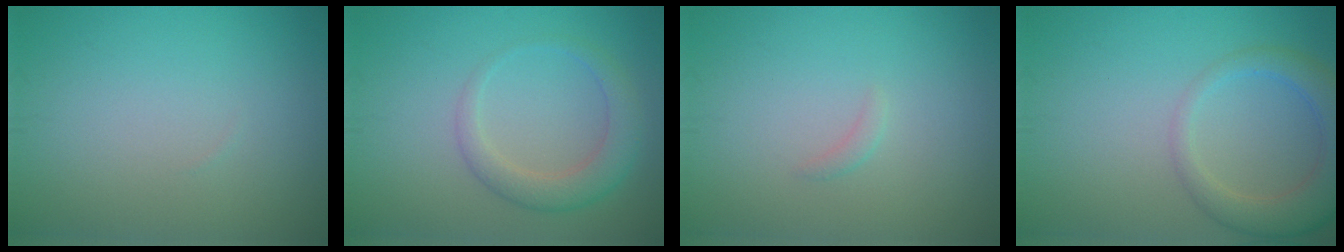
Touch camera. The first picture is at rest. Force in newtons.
{"total": 3.1, "press": 3.1, "slide": 0.2}
{"total": 0.6, "press": 0.6, "slide": 0.1}
{"total": 4.8, "press": 4.8, "slide": 0.3}